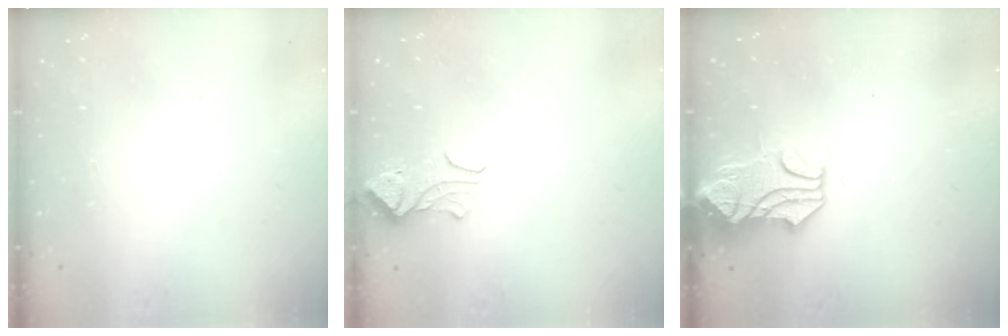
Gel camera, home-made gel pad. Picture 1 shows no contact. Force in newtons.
{"total": 1.8, "press": 1.7, "slide": 0.7}
{"total": 1.0, "press": 0.4, "slide": 0.9}